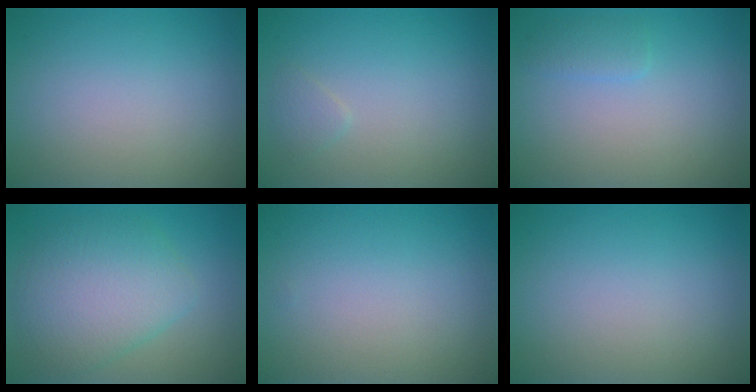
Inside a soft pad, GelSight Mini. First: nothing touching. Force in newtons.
{"total": 0.8, "press": 0.8, "slide": 0.1}
{"total": 1.3, "press": 1.3, "slide": 0.1}
{"total": 5.7, "press": 5.7, "slide": 0.2}
{"total": 0.0}
{"total": 0.0}